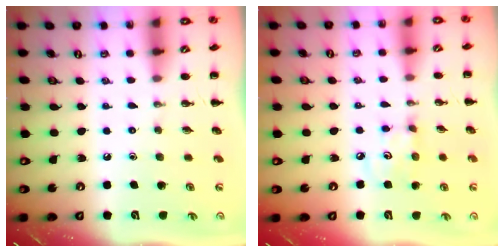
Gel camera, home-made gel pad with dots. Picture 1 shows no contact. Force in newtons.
{"total": 3.8, "press": 3.7, "slide": 0.7}